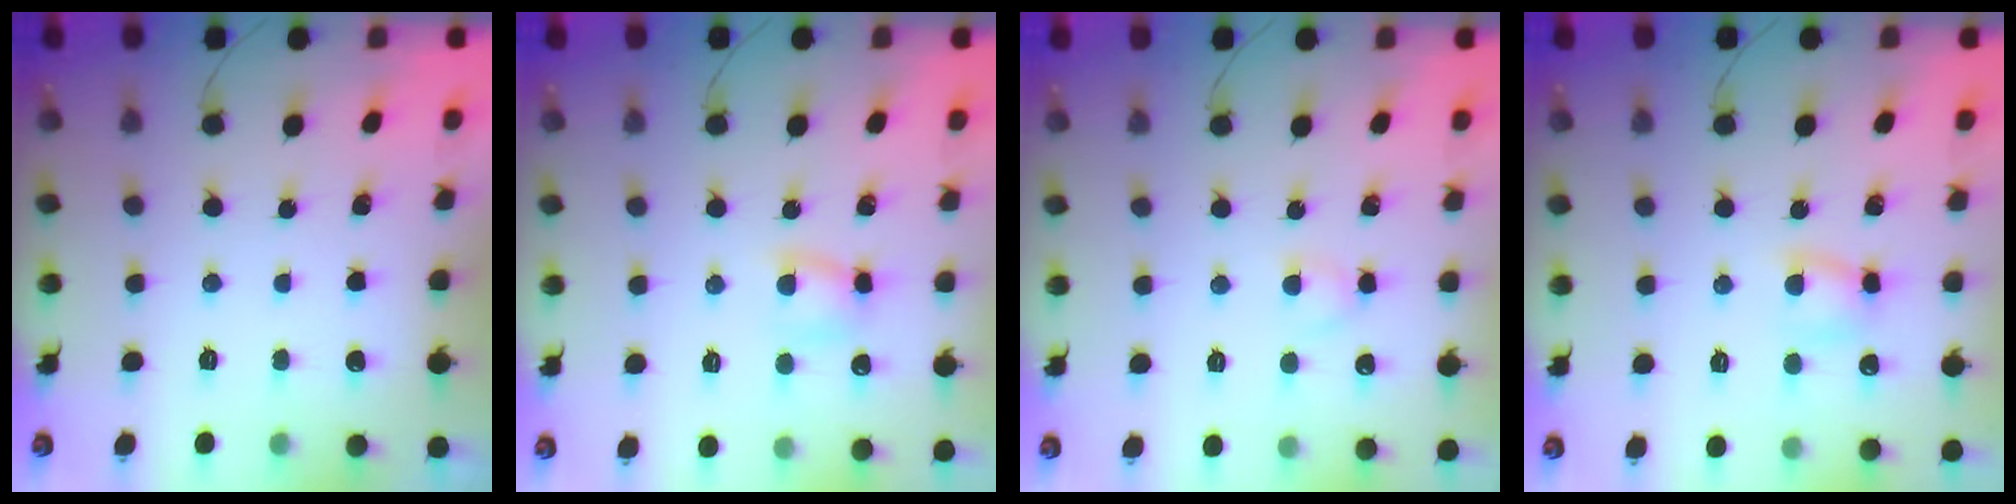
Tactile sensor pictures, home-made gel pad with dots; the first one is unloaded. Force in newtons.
{"total": 5.3, "press": 5.2, "slide": 0.7}
{"total": 2.9, "press": 2.7, "slide": 1.0}
{"total": 5.3, "press": 5.2, "slide": 0.7}